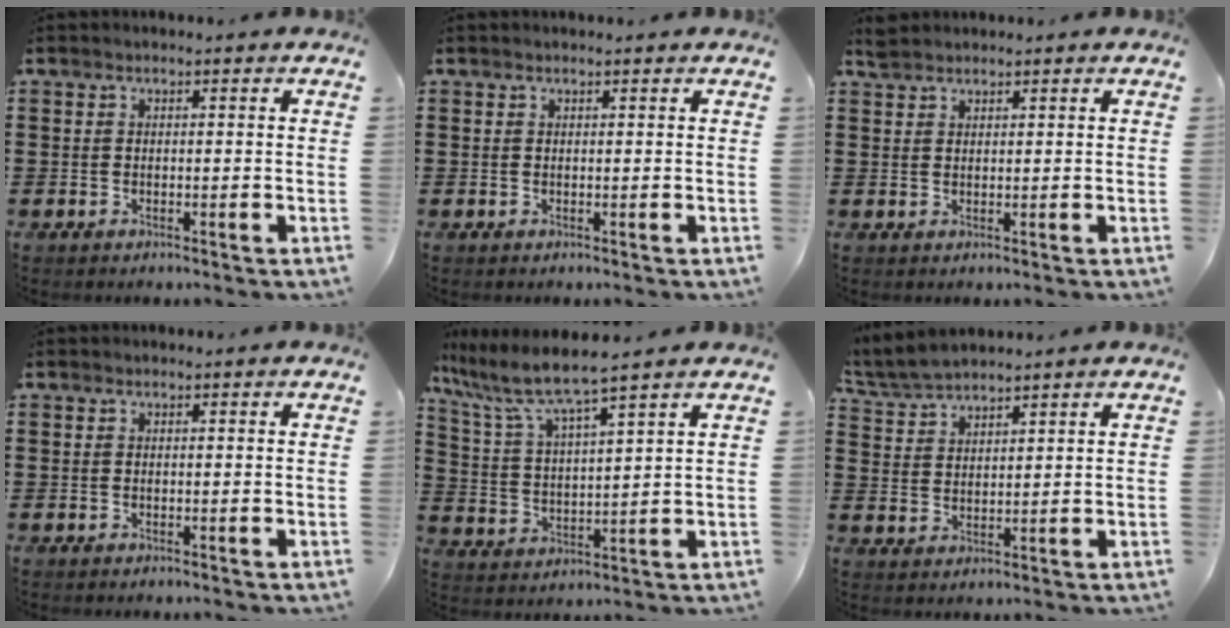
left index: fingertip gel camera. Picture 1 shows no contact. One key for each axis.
{"total": 0.0}
{"total": 1.8, "fx": 1.7, "fy": 0.5, "fz": 0.2, "tx": -0.006, "ty": 0.002, "tz": 0.033}
{"total": 0.0}
{"total": 6.3, "fx": 5.4, "fy": 0.3, "fz": 3.1, "tx": -0.088, "ty": -0.032, "tz": 0.087}
{"total": 3.9, "fx": 3.8, "fy": 0.4, "fz": 0.7, "tx": -0.028, "ty": -0.010, "tz": 0.070}